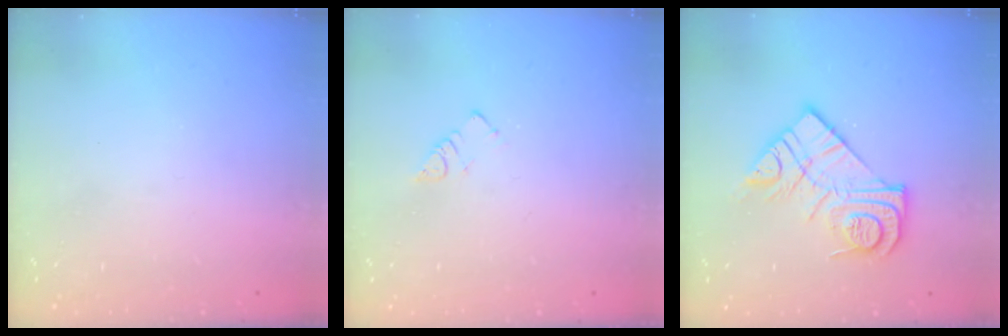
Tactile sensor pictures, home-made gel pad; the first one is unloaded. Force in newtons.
{"total": 2.7, "press": 2.7, "slide": 0.4}
{"total": 14.6, "press": 14.6, "slide": 0.8}